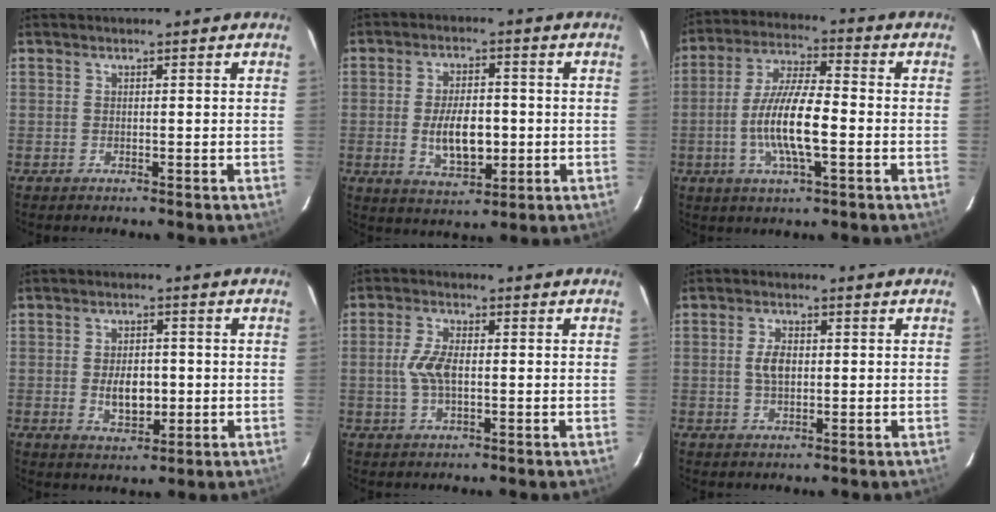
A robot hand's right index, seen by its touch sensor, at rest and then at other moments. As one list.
[{"total": 9.4, "force": [-1.3, 4.6, 8.1], "torque": [-0.152, -0.005, -0.014]}, {"total": 12.4, "force": [-2.8, 2.9, 11.7], "torque": [-0.233, -0.003, -0.053]}, {"total": 6.6, "force": [-0.8, 3.8, 5.3], "torque": [-0.099, -0.004, -0.007]}, {"total": 5.3, "force": [-0.3, 2.3, 4.7], "torque": [-0.102, 0.004, -0.004]}, {"total": 3.7, "force": [0.1, 2.1, 3.0], "torque": [-0.060, 0.004, 0.005]}]